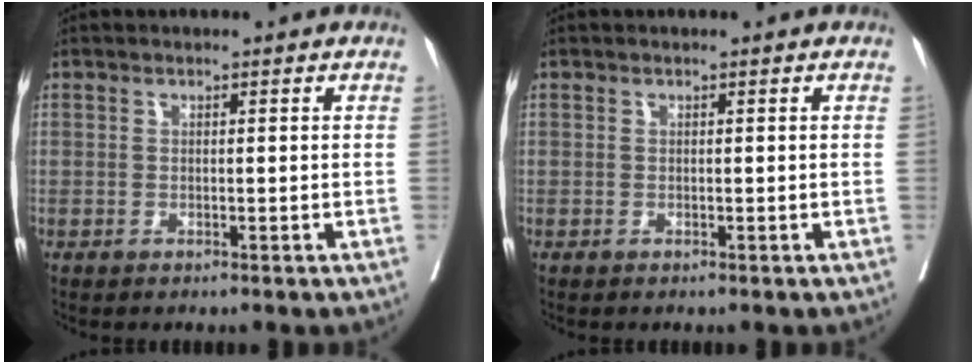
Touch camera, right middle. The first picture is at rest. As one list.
[{"total": 0.0}]